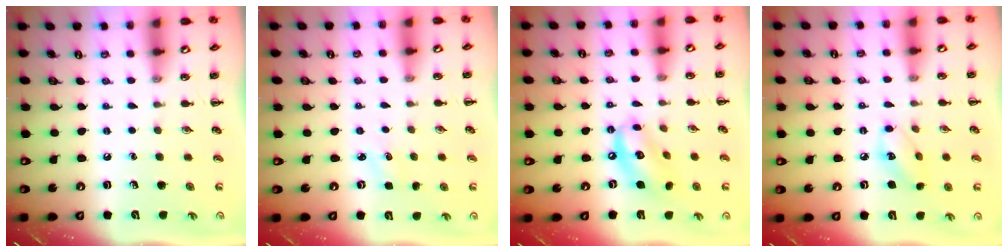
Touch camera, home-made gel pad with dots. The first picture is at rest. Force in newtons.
{"total": 1.8, "press": 1.7, "slide": 0.5}
{"total": 11.4, "press": 11.2, "slide": 1.8}
{"total": 7.1, "press": 7.1, "slide": 0.7}